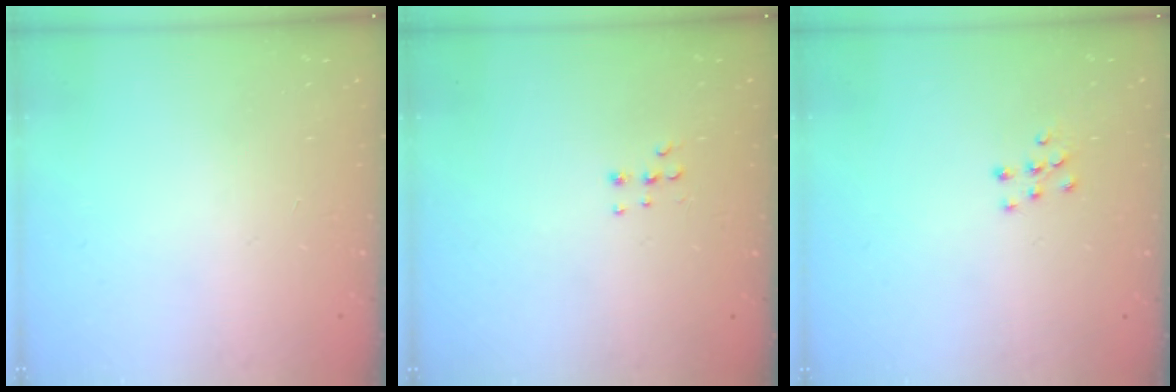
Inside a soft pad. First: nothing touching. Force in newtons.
{"total": 5.3, "press": 5.2, "slide": 0.5}
{"total": 6.8, "press": 6.8, "slide": 0.4}